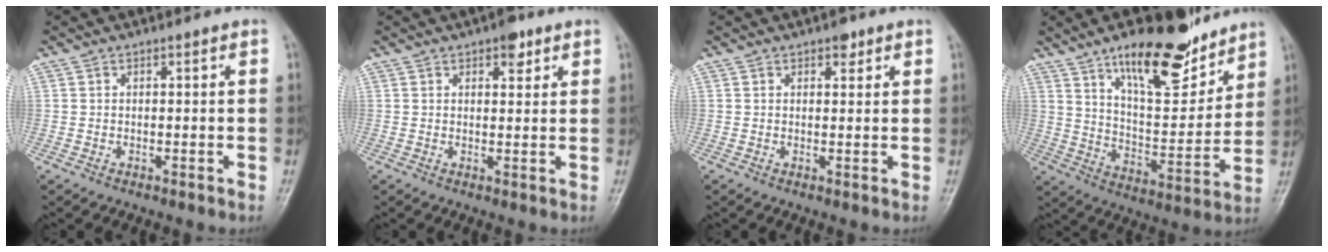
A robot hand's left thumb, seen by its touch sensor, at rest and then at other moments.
{"total": 3.7, "force": [2.2, 1.8, 2.4], "torque": [-0.017, -0.007, 0.026]}
{"total": 2.2, "force": [1.4, 1.2, 1.2], "torque": [-0.006, -0.005, 0.017]}
{"total": 19.0, "force": [13.1, 6.7, 12.0], "torque": [-0.141, -0.081, 0.217]}